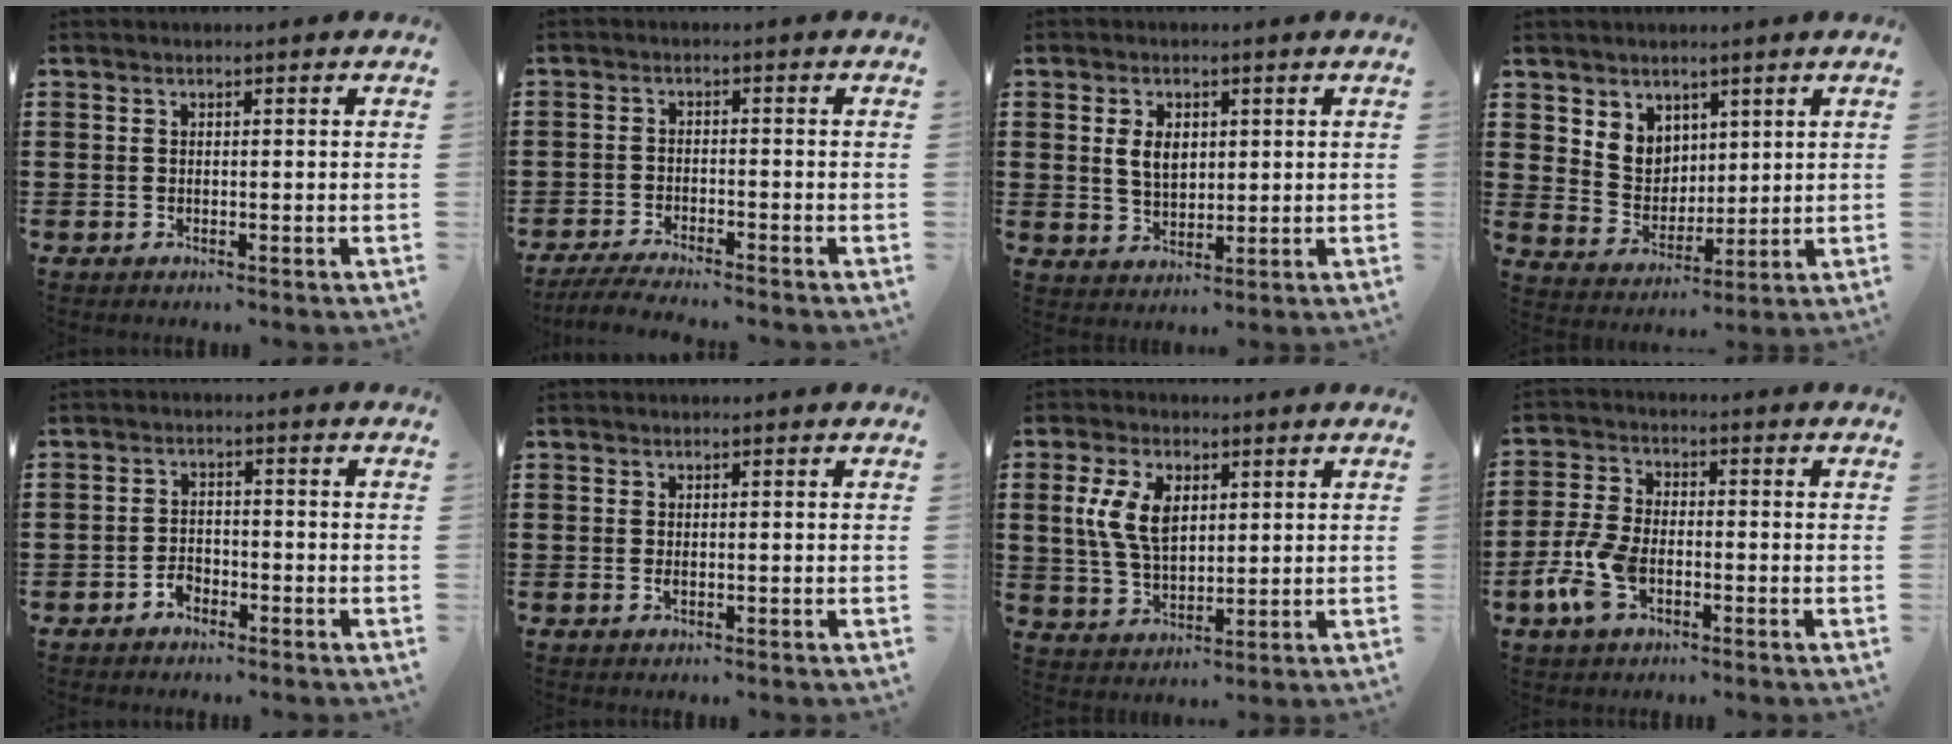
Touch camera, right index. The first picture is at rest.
{"total": 3.4, "force": [-3.3, -0.1, 0.7], "torque": [-0.017, -0.004, -0.069]}
{"total": 4.4, "force": [0.9, 2.9, 3.2], "torque": [-0.062, 0.010, 0.013]}
{"total": 5.8, "force": [3.6, 4.5, 0.4], "torque": [-0.029, -0.004, 0.068]}
{"total": 2.3, "force": [-1.8, 1.3, 0.6], "torque": [-0.017, 0.002, -0.037]}
{"total": 0.7, "force": [-0.1, 0.2, 0.6], "torque": [-0.012, -0.004, 0.000]}
{"total": 7.8, "force": [2.0, 4.6, 5.9], "torque": [-0.142, 0.010, 0.032]}
{"total": 7.5, "force": [-3.0, 3.8, 5.8], "torque": [-0.152, -0.011, -0.060]}